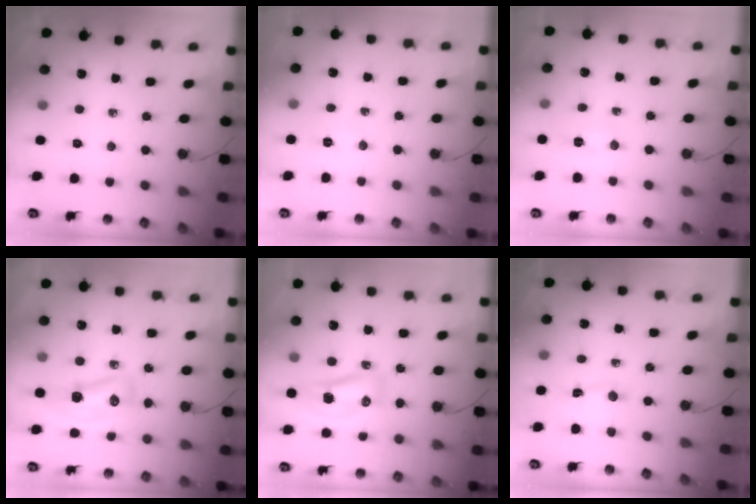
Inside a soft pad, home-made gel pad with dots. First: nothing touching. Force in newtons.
{"total": 17.8, "press": 5.9, "slide": 16.8}
{"total": 2.8, "press": 2.8, "slide": 0.2}
{"total": 9.3, "press": 9.2, "slide": 1.4}
{"total": 11.9, "press": 9.6, "slide": 7.0}
{"total": 2.2, "press": 2.1, "slide": 0.3}